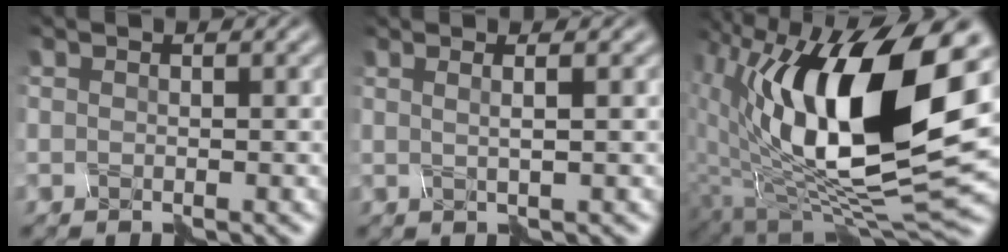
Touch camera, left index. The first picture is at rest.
{"total": 2.2, "force": [0.4, 0.9, 2.0], "torque": [-0.013, 0.012, -0.019]}
{"total": 15.8, "force": [2.2, 7.1, 13.9], "torque": [-0.249, -0.004, 0.037]}